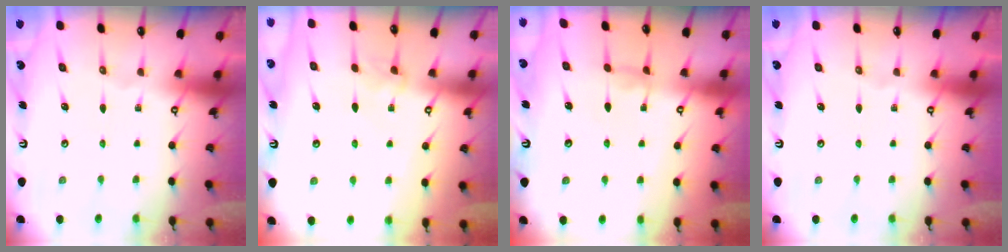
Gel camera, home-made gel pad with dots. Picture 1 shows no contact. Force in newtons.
{"total": 3.0, "press": 2.9, "slide": 0.5}
{"total": 0.7, "press": 0.4, "slide": 0.6}
{"total": 0.0}